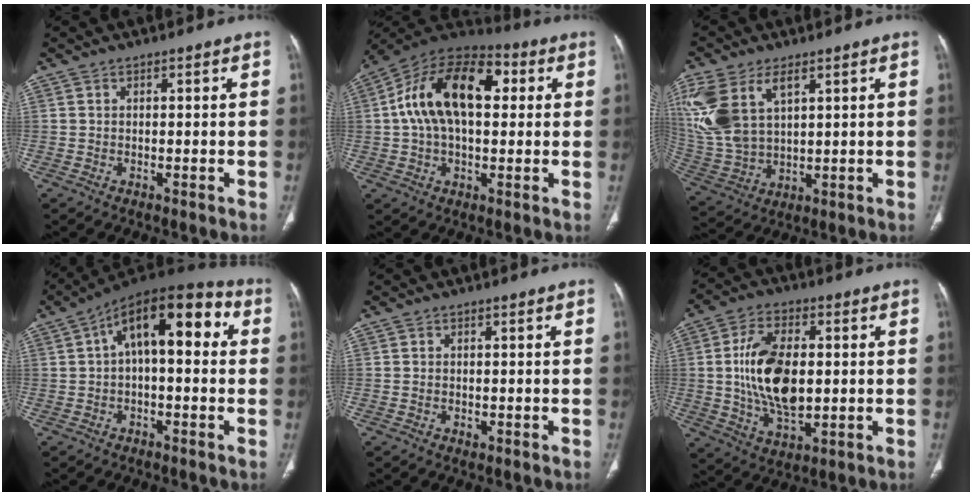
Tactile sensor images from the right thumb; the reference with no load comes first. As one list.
[{"total": 19.2, "force": [3.4, 11.0, 15.4], "torque": [-0.254, 0.032, 0.048]}, {"total": 16.6, "force": [6.8, 9.4, 11.9], "torque": [-0.277, -0.014, 0.146]}, {"total": 16.1, "force": [3.2, 7.3, 13.9], "torque": [-0.182, 0.046, 0.040]}, {"total": 1.0, "force": [-0.3, 0.8, 0.6], "torque": [-0.012, 0.003, -0.002]}, {"total": 15.4, "force": [0.6, 8.4, 12.9], "torque": [-0.231, -0.004, 0.016]}]